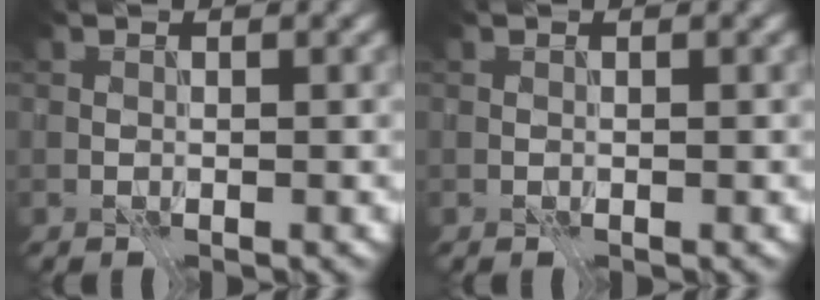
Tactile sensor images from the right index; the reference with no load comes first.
{"total": 0.0}